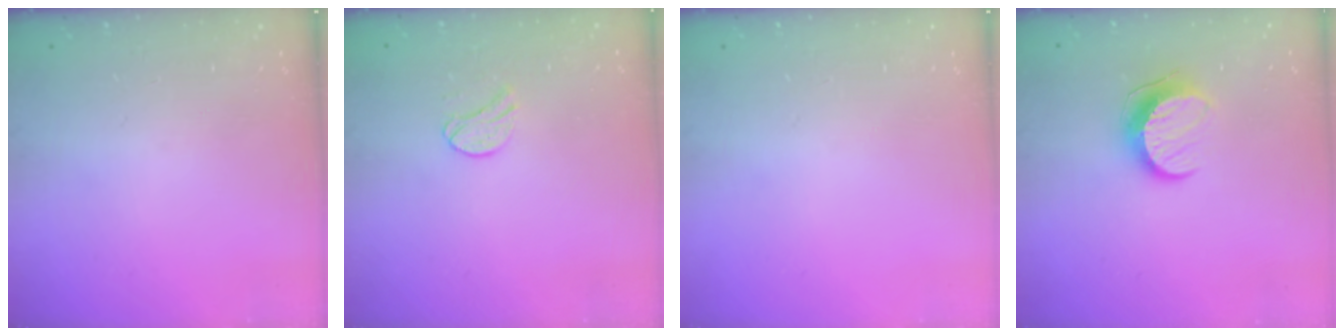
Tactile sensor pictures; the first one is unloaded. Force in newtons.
{"total": 6.8, "press": 6.8, "slide": 0.3}
{"total": 0.0}
{"total": 9.5, "press": 9.5, "slide": 0.2}